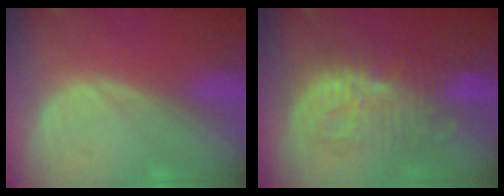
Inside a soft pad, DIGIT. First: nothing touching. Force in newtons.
{"total": 9.5, "press": 9.4, "slide": 0.8}